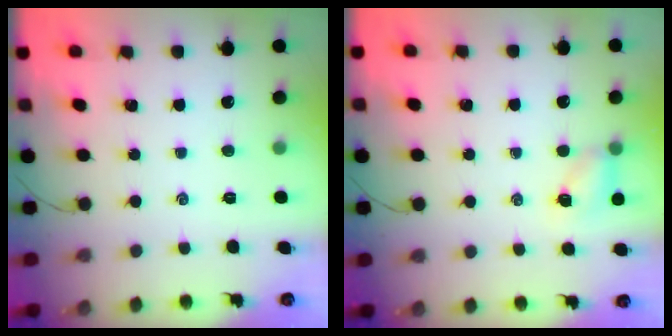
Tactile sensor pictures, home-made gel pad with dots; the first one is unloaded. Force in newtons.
{"total": 5.0, "press": 4.8, "slide": 1.3}